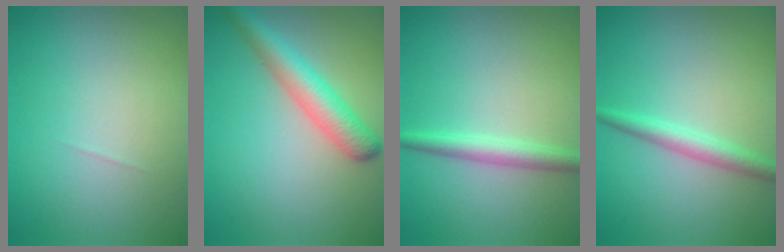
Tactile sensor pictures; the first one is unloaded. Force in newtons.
{"total": 4.4, "press": 4.4, "slide": 0.1}
{"total": 2.4, "press": 2.4, "slide": 0.1}
{"total": 2.3, "press": 2.3, "slide": 0.0}